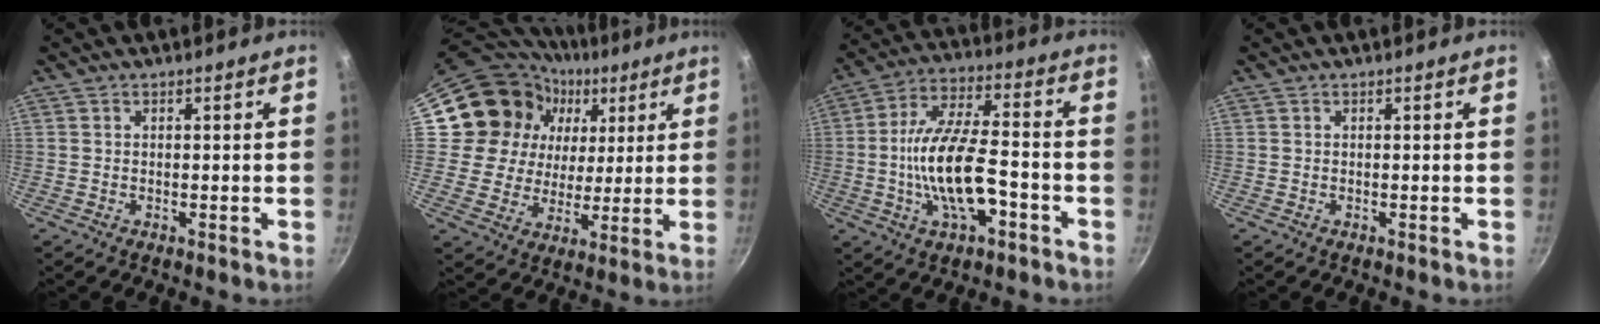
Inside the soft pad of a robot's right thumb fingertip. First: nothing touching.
{"total": 18.1, "force": [7.3, 15.0, 7.0], "torque": [-0.105, -0.007, 0.124]}
{"total": 15.6, "force": [-4.4, 6.6, 13.5], "torque": [-0.236, 0.037, -0.084]}
{"total": 0.0}